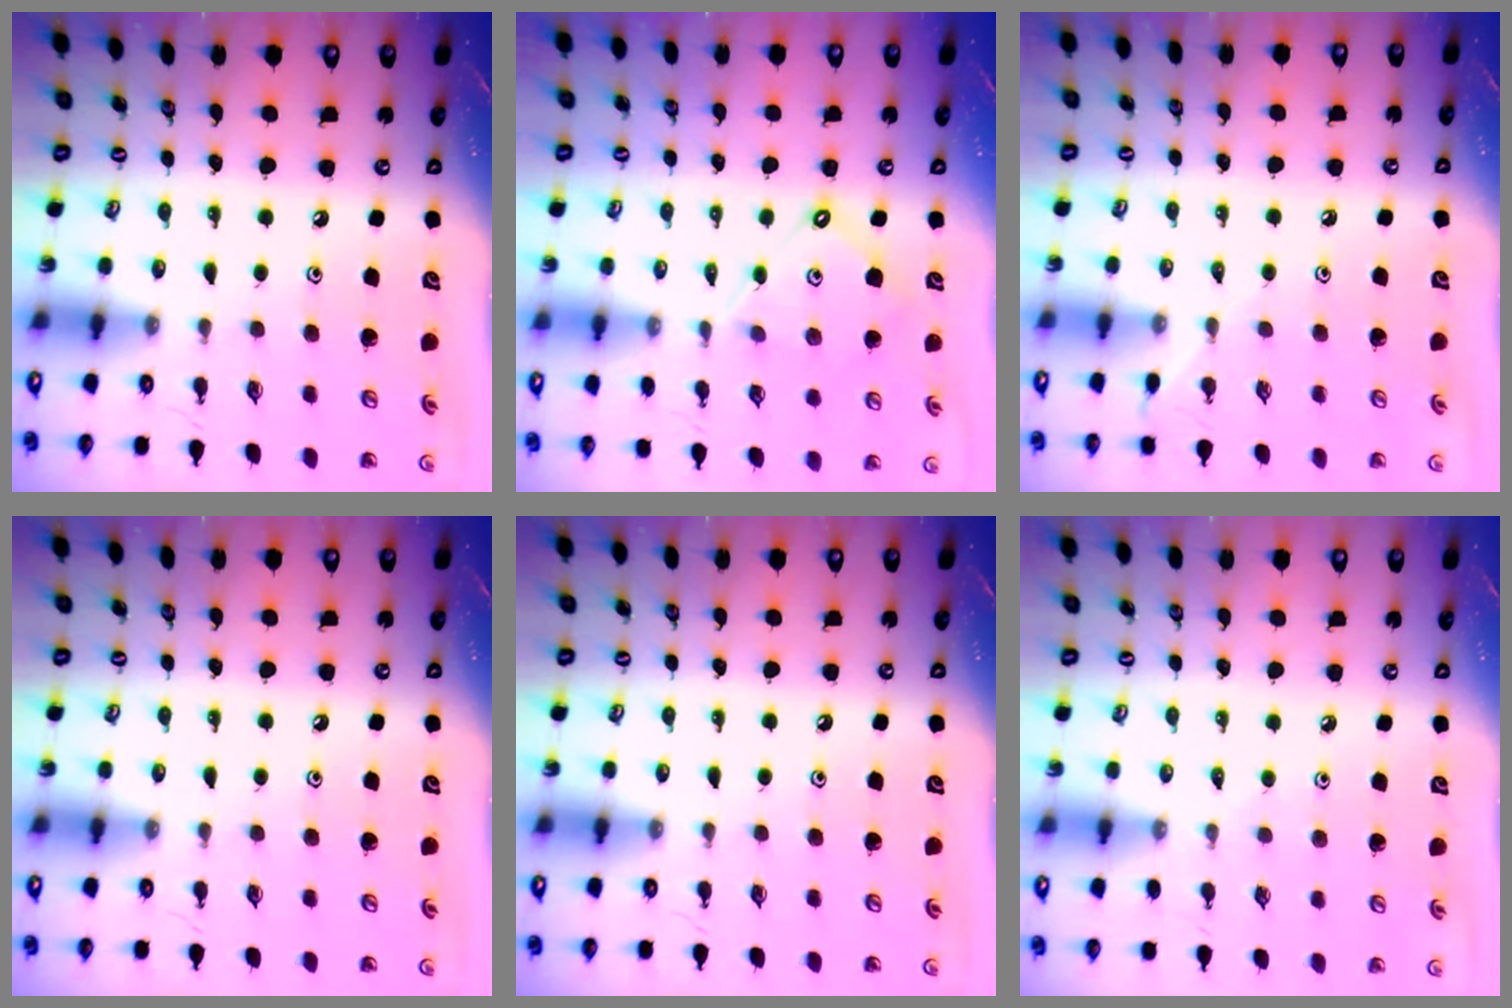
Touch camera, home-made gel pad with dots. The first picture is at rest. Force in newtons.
{"total": 7.9, "press": 7.9, "slide": 0.7}
{"total": 2.5, "press": 2.4, "slide": 0.6}
{"total": 0.0}
{"total": 0.0}
{"total": 0.6, "press": 0.6, "slide": 0.3}